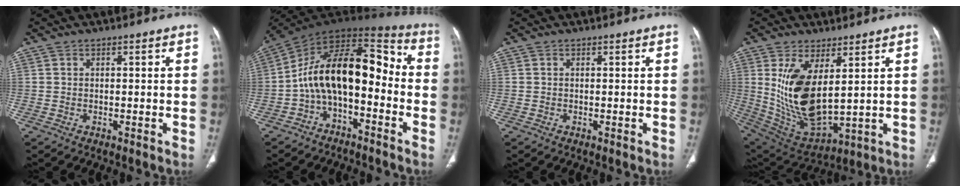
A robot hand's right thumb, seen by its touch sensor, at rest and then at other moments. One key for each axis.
{"total": 16.1, "fx": -3.3, "fy": 8.8, "fz": 13.1, "tx": -0.188, "ty": 0.098, "tz": -0.067}
{"total": 0.0}
{"total": 15.8, "fx": 3.7, "fy": 7.5, "fz": 13.5, "tx": -0.252, "ty": -0.026, "tz": 0.100}